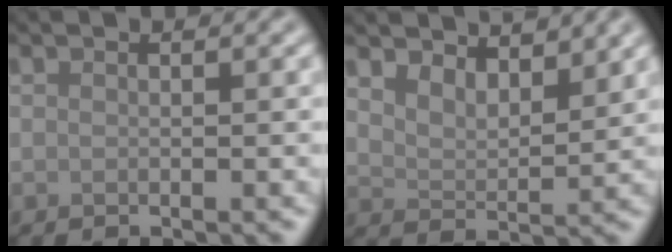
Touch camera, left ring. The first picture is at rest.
{"total": 3.7, "force": [3.1, 1.3, 1.5], "torque": [-0.033, -0.003, 0.048]}